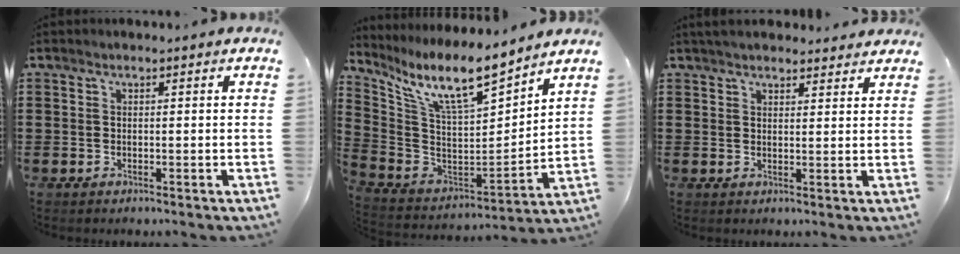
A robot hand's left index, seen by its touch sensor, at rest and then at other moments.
{"total": 11.7, "force": [8.9, 1.9, 7.4], "torque": [-0.175, -0.055, 0.152]}
{"total": 3.2, "force": [3.1, 0.6, 0.6], "torque": [-0.018, -0.002, 0.059]}